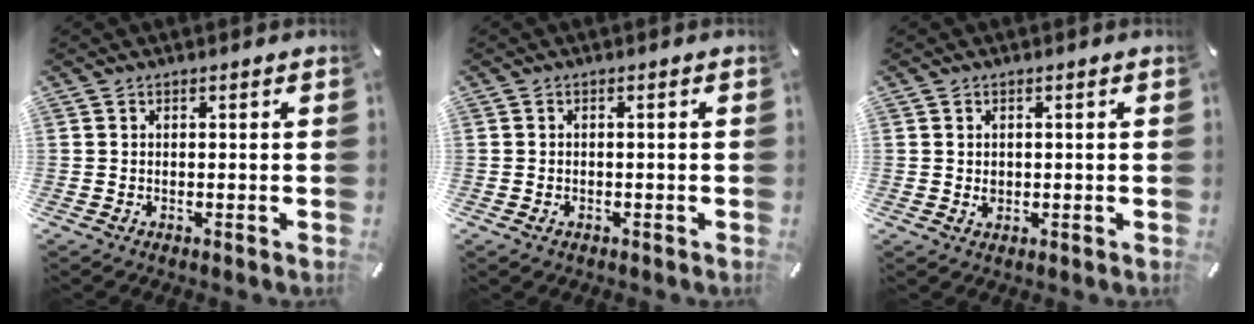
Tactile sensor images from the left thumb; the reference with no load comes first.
{"total": 1.2, "force": [-0.7, 0.7, 0.8], "torque": [-0.015, 0.003, -0.012]}
{"total": 1.5, "force": [0.1, 1.3, 0.8], "torque": [-0.009, 0.002, 0.000]}